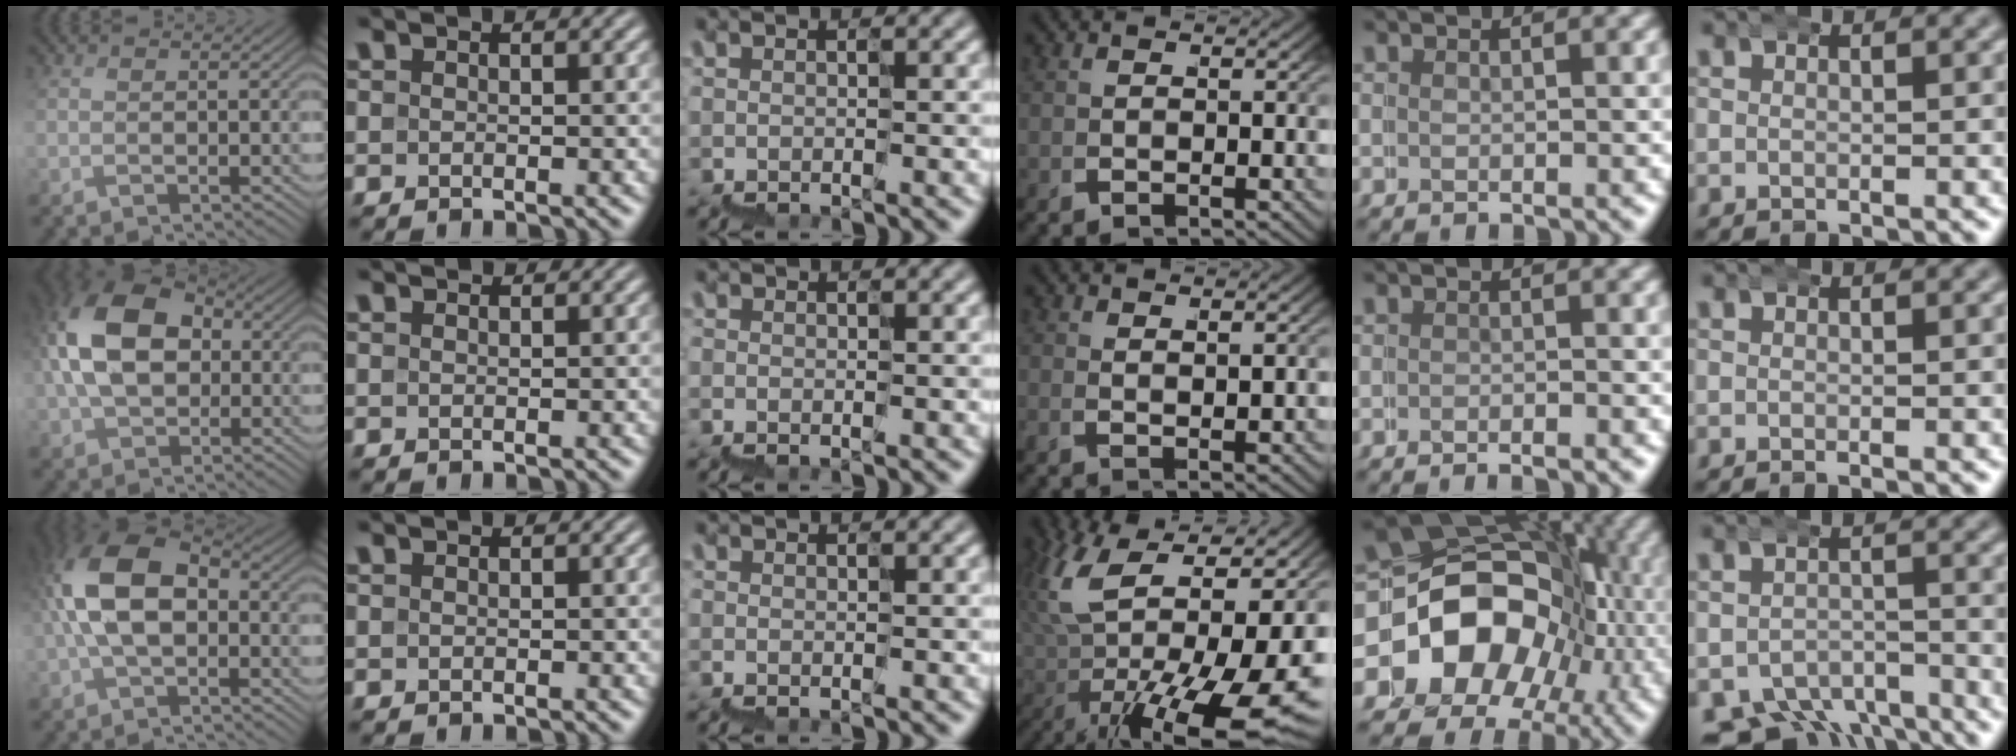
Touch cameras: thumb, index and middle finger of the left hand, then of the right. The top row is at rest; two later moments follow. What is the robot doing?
{"motion": "wrap", "object": "belt"}